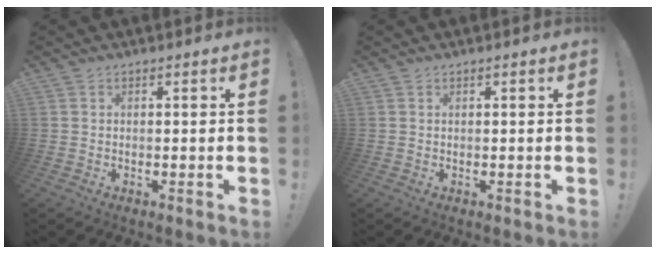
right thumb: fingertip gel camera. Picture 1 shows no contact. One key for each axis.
{"total": 0.0}